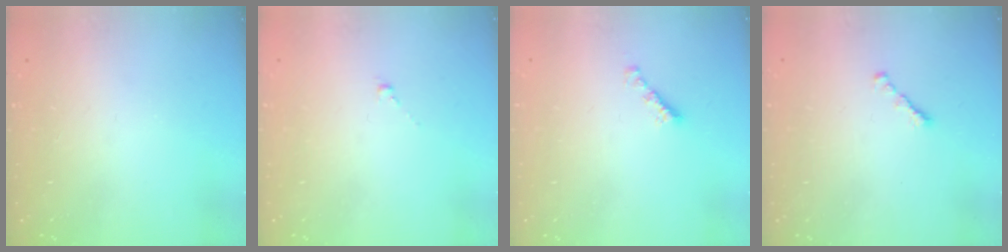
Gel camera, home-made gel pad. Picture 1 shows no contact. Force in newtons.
{"total": 0.5, "press": 0.3, "slide": 0.4}
{"total": 2.4, "press": 2.4, "slide": 0.4}
{"total": 1.3, "press": 1.2, "slide": 0.5}